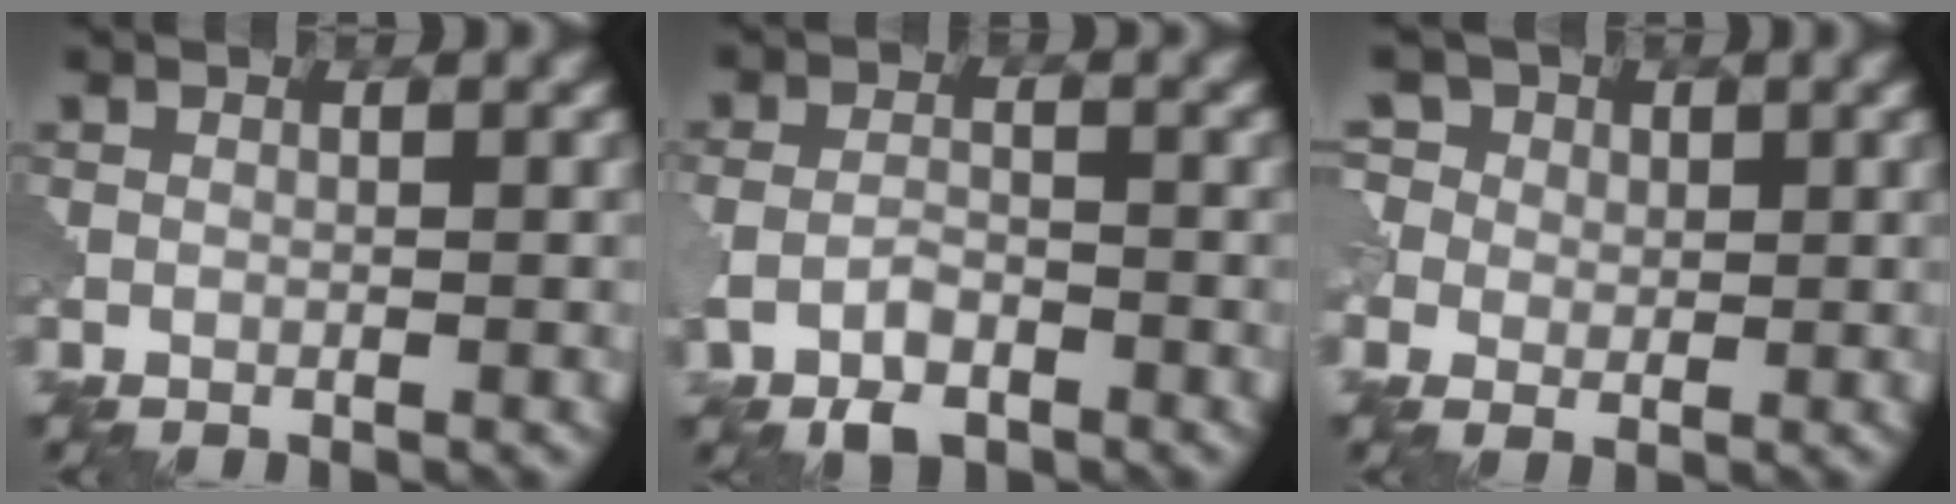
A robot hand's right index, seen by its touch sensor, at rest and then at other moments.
{"total": 3.3, "force": [-1.7, 1.7, 2.2], "torque": [-0.046, -0.006, -0.035]}
{"total": 6.4, "force": [2.3, 5.1, 3.2], "torque": [-0.068, 0.027, 0.013]}